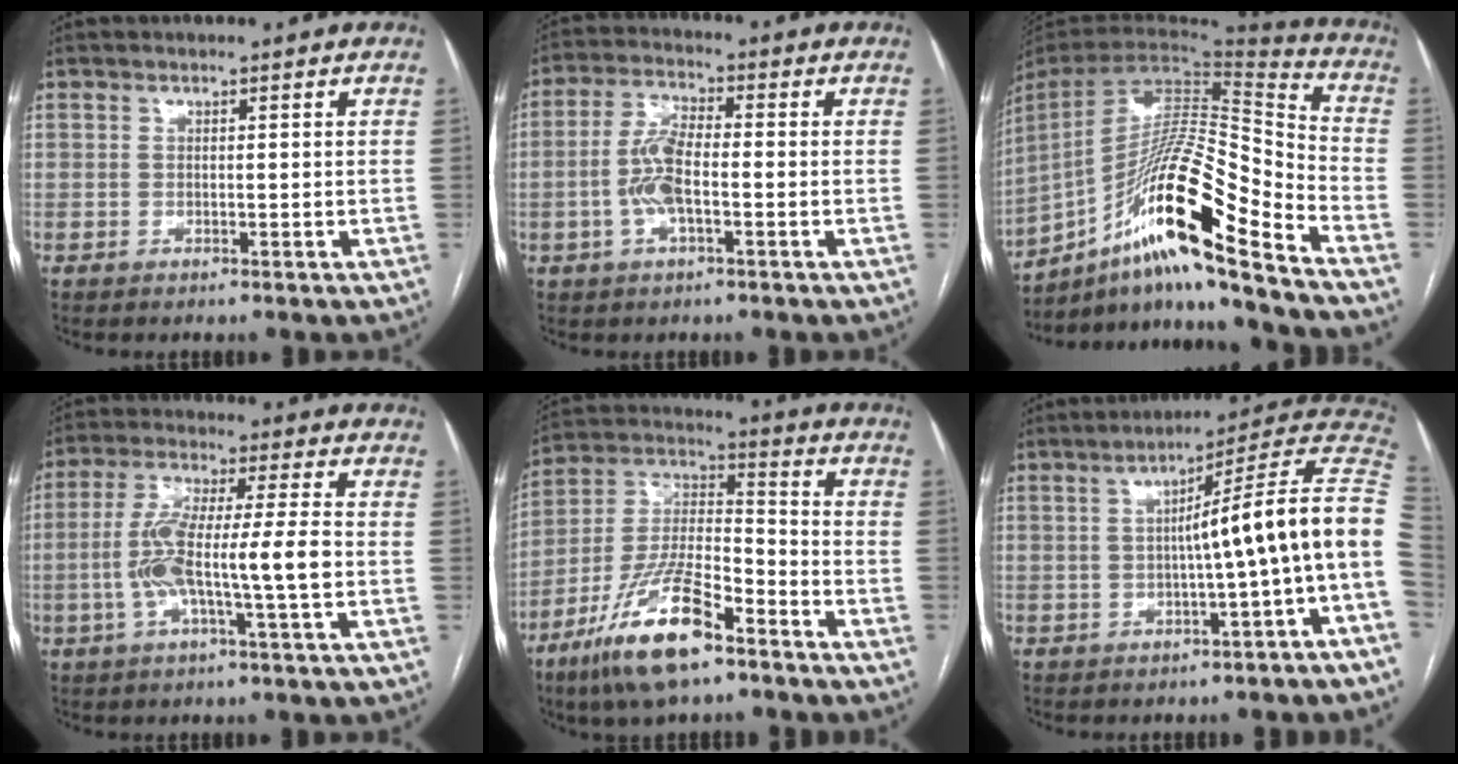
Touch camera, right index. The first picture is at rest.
{"total": 6.8, "force": [-1.5, 2.0, 6.3], "torque": [-0.141, 0.008, -0.032]}
{"total": 22.6, "force": [-13.8, 0.8, 17.9], "torque": [-0.319, 0.007, -0.249]}
{"total": 10.6, "force": [-2.1, 0.3, 10.4], "torque": [-0.208, 0.013, -0.044]}
{"total": 16.6, "force": [-10.3, 4.5, 12.3], "torque": [-0.254, -0.007, -0.188]}
{"total": 13.2, "force": [-1.2, -1.5, 13.0], "torque": [-0.164, 0.034, -0.027]}